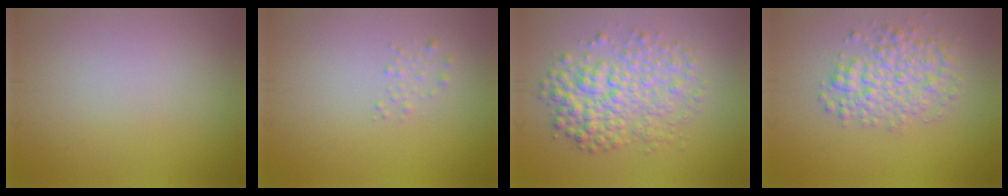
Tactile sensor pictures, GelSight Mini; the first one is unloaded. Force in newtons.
{"total": 0.8, "press": 0.8, "slide": 0.0}
{"total": 5.4, "press": 5.4, "slide": 0.0}
{"total": 4.3, "press": 4.3, "slide": 0.1}